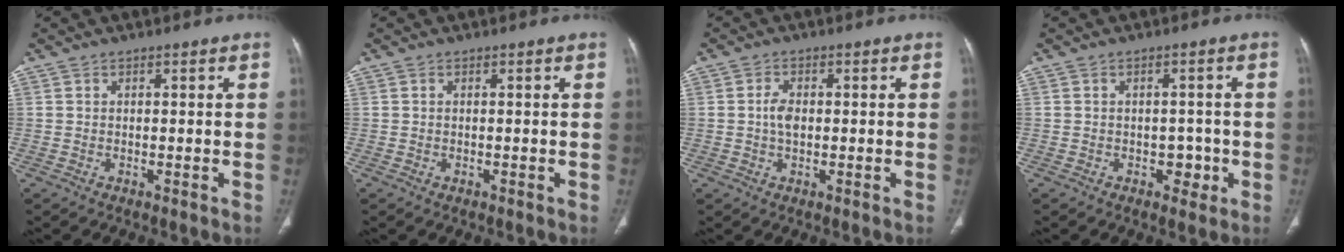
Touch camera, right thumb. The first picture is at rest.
{"total": 0.0}
{"total": 3.1, "force": [0.0, 1.9, 2.4], "torque": [-0.044, 0.005, -0.003]}
{"total": 3.2, "force": [-1.1, 2.4, 1.8], "torque": [-0.003, 0.008, -0.013]}